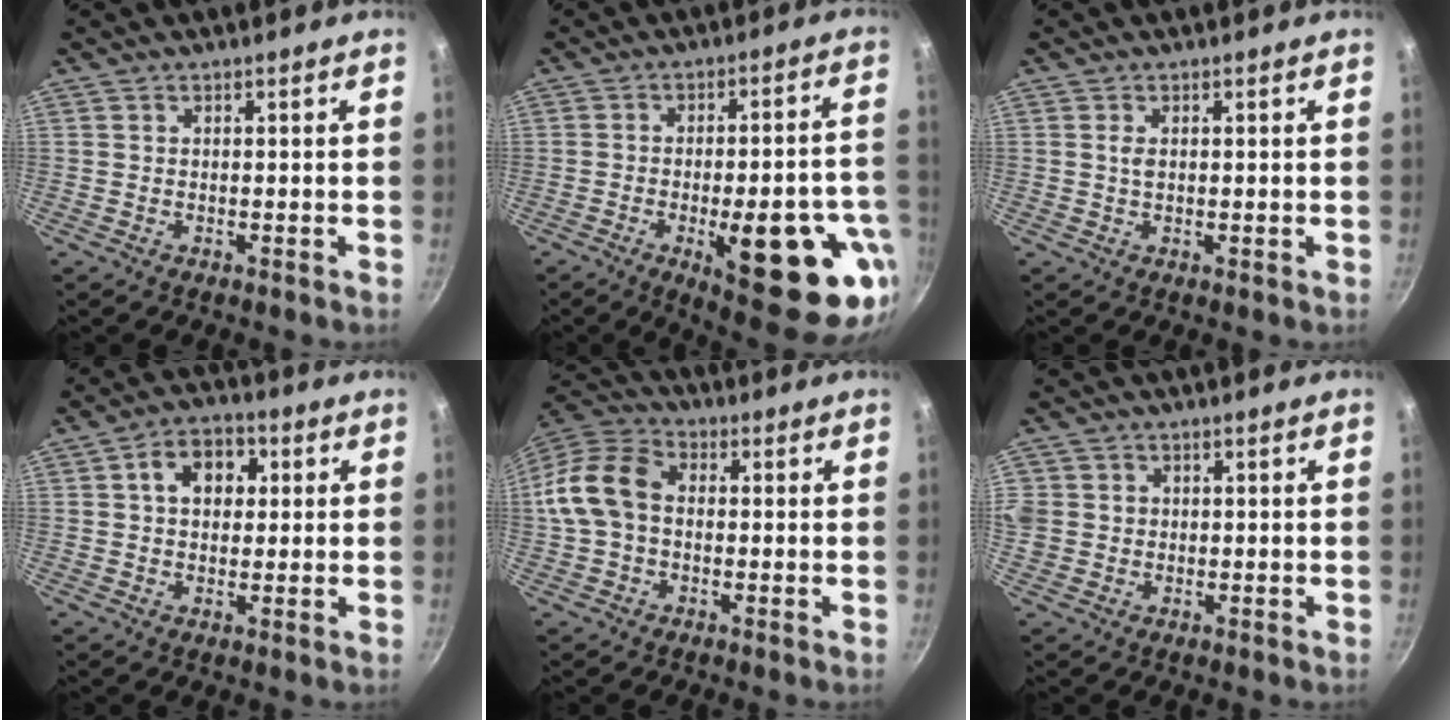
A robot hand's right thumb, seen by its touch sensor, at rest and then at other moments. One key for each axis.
{"total": 22.2, "fx": -7.8, "fy": 7.7, "fz": 19.3, "tx": -0.209, "ty": 0.017, "tz": -0.094}
{"total": 1.4, "fx": 0.3, "fy": 0.7, "fz": 1.2, "tx": -0.021, "ty": -0.002, "tz": 0.004}
{"total": 8.4, "fx": 2.0, "fy": 6.1, "fz": 5.4, "tx": -0.053, "ty": 0.012, "tz": 0.019}
{"total": 12.2, "fx": 0.1, "fy": 8.8, "fz": 8.4, "tx": -0.147, "ty": 0.034, "tz": -0.014}
{"total": 4.9, "fx": 0.1, "fy": 4.6, "fz": 1.7, "tx": -0.026, "ty": 0.009, "tz": 0.002}